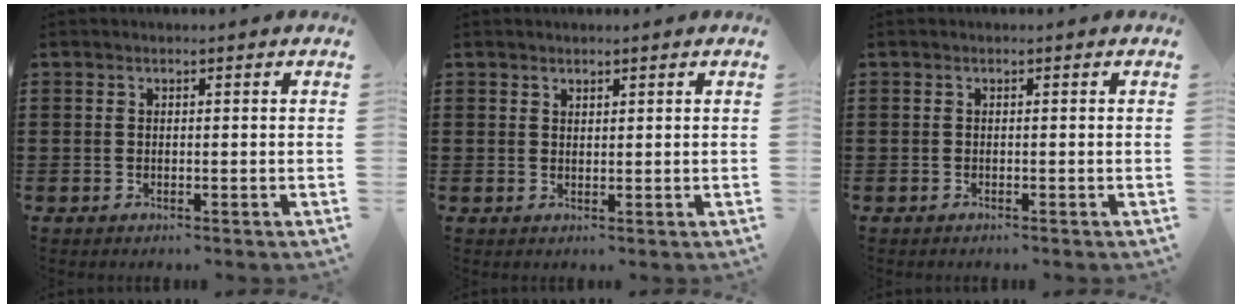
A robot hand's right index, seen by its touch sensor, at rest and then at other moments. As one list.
[{"total": 1.2, "force": [1.2, 0.4, 0.0], "torque": [-0.001, 0.002, 0.023]}, {"total": 0.0}]